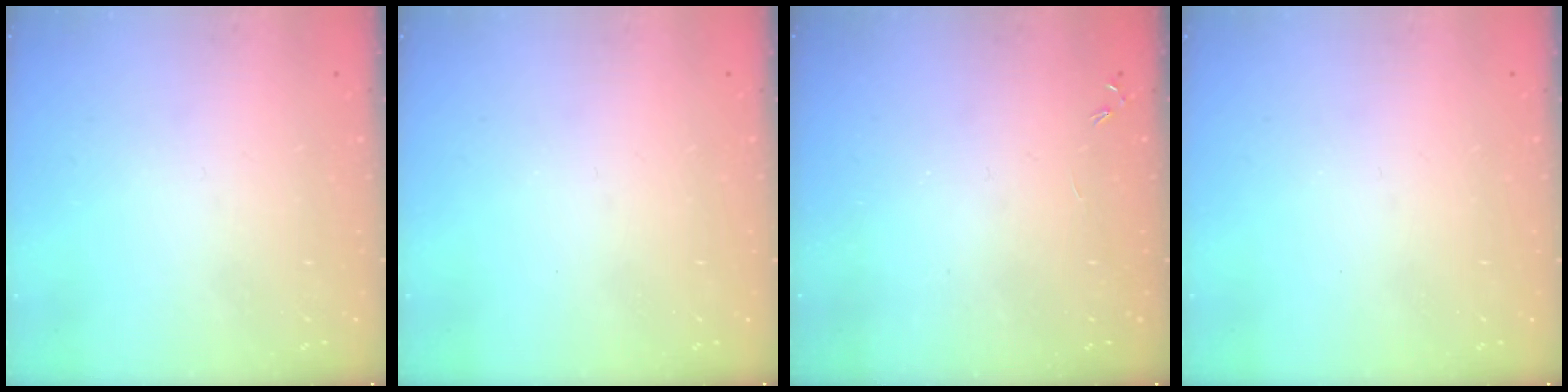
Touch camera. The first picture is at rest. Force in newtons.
{"total": 0.0}
{"total": 0.0}
{"total": 0.0}